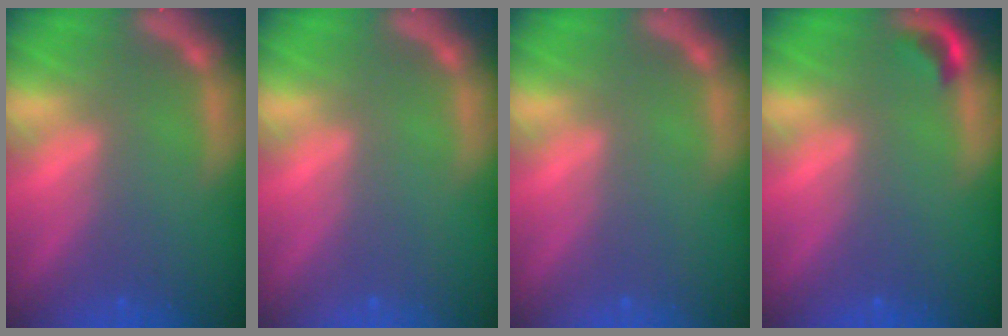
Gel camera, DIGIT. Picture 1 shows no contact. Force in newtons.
{"total": 0.0}
{"total": 0.0}
{"total": 1.4}